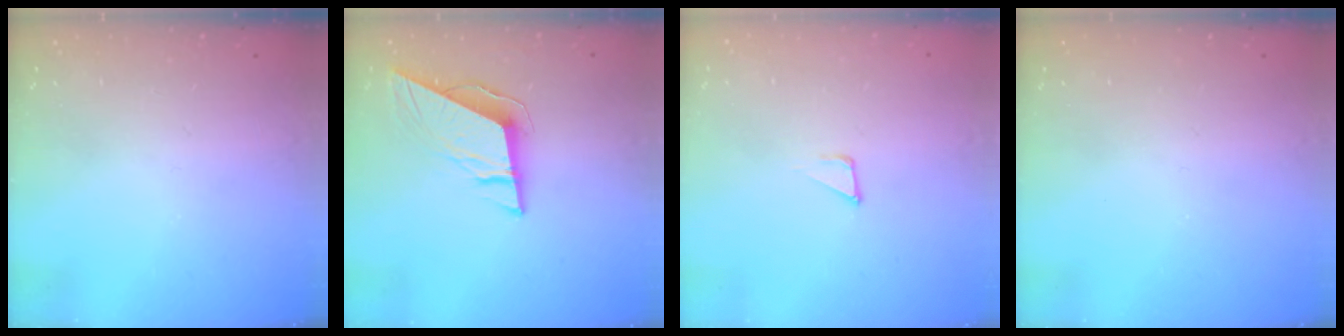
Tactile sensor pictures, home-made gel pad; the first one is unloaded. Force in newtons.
{"total": 9.3, "press": 9.2, "slide": 1.3}
{"total": 2.9, "press": 2.9, "slide": 0.3}
{"total": 0.0}